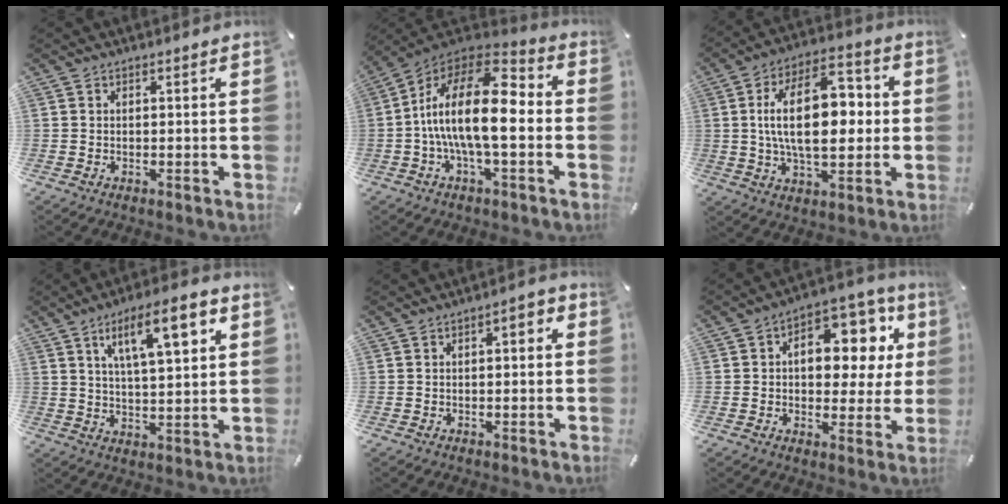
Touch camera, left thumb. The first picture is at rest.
{"total": 19.3, "force": [-1.5, 8.0, 17.5], "torque": [-0.337, 0.004, -0.028]}
{"total": 19.3, "force": [1.2, 10.6, 16.0], "torque": [-0.284, 0.000, 0.011]}
{"total": 13.3, "force": [6.1, 4.4, 11.0], "torque": [-0.173, -0.011, 0.098]}
{"total": 2.8, "force": [-0.6, 1.2, 2.5], "torque": [-0.037, 0.009, -0.015]}
{"total": 14.6, "force": [3.7, 8.8, 11.0], "torque": [-0.145, -0.022, 0.063]}